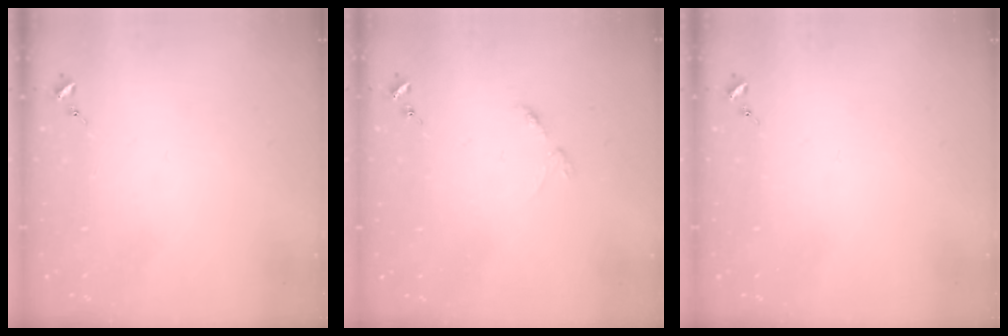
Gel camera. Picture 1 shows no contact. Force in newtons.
{"total": 3.1, "press": 3.0, "slide": 0.5}
{"total": 0.0}